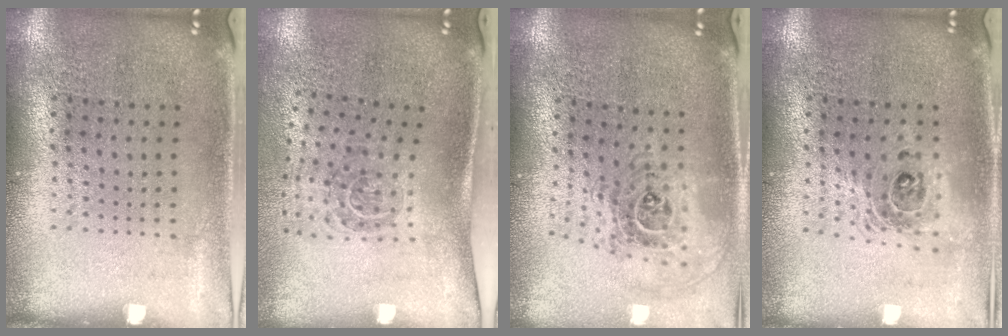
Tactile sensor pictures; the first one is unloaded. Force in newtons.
{"total": 1.9, "press": 1.2, "slide": 1.5}
{"total": 1.3, "press": 1.2, "slide": 0.6}
{"total": 1.4, "press": 1.2, "slide": 0.8}